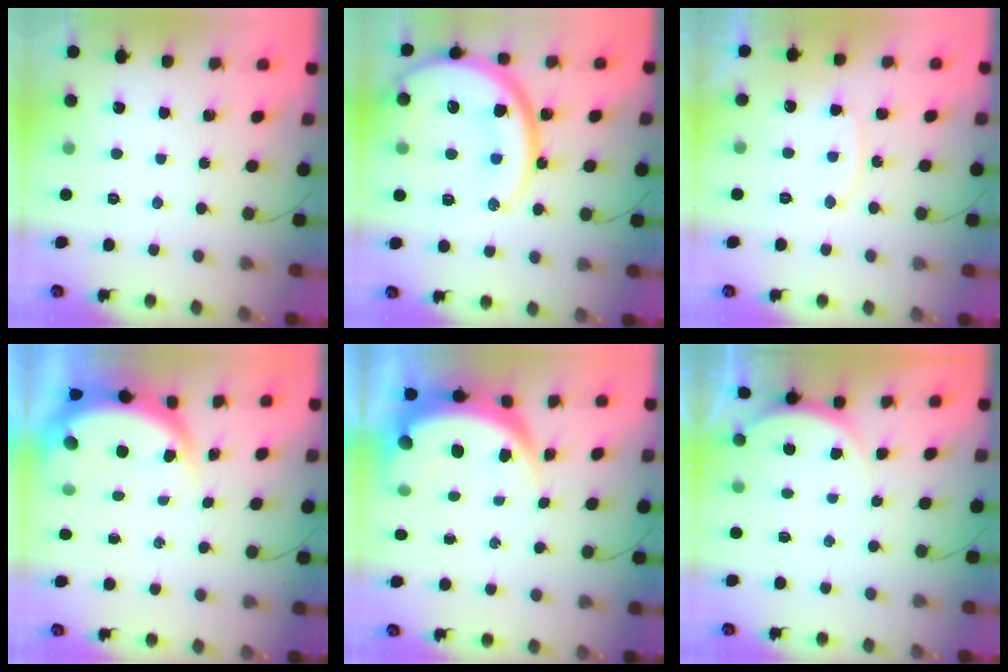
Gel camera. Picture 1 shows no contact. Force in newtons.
{"total": 24.3, "press": 24.2, "slide": 2.4}
{"total": 8.4, "press": 8.4, "slide": 0.6}
{"total": 5.2, "press": 5.1, "slide": 0.9}
{"total": 8.2, "press": 8.1, "slide": 1.1}
{"total": 3.6, "press": 3.2, "slide": 1.8}